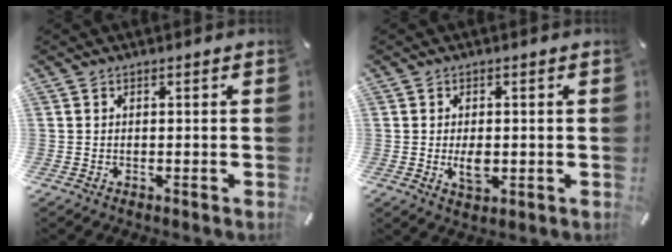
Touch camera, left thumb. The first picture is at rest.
{"total": 4.2, "force": [-0.3, 2.4, 3.4], "torque": [-0.077, -0.010, -0.011]}